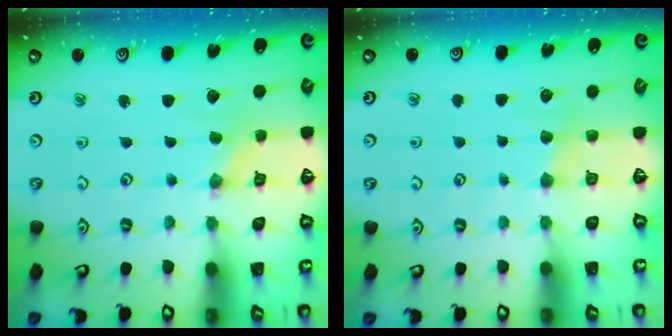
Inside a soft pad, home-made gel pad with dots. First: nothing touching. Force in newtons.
{"total": 2.9, "press": 2.9, "slide": 0.5}